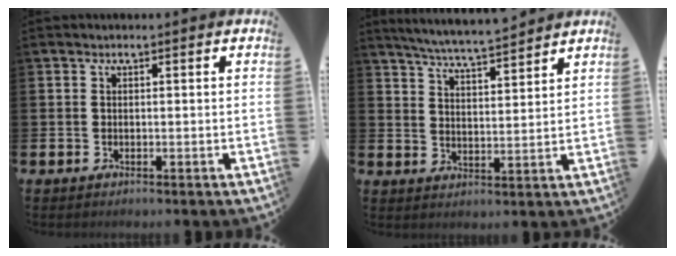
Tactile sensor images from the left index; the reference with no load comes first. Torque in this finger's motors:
{"motor_torque": [-0.01, -0.22, 0.54, 0.17]}